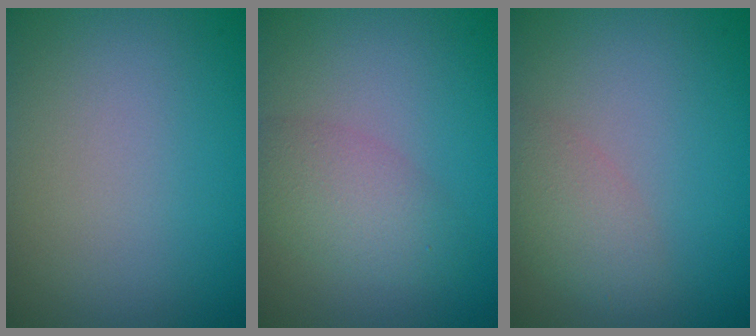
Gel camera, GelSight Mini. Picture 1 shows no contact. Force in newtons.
{"total": 2.3, "press": 2.3, "slide": 0.2}
{"total": 2.7, "press": 2.7, "slide": 0.2}